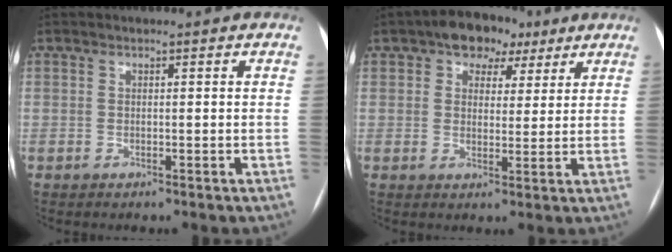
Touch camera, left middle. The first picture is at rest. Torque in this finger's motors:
{"motor_torque": [0.18, -0.16, 0.36, 0.06]}